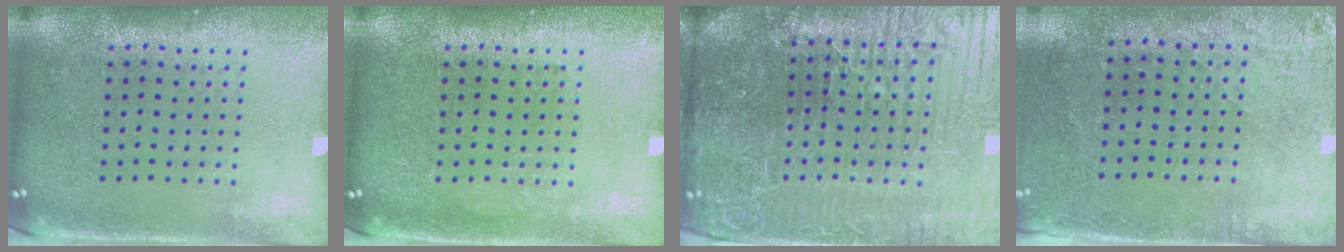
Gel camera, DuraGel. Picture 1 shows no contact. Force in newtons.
{"total": 0.6, "press": 0.6, "slide": 0.1}
{"total": 6.5, "press": 5.9, "slide": 2.8}
{"total": 2.8, "press": 2.2, "slide": 1.6}